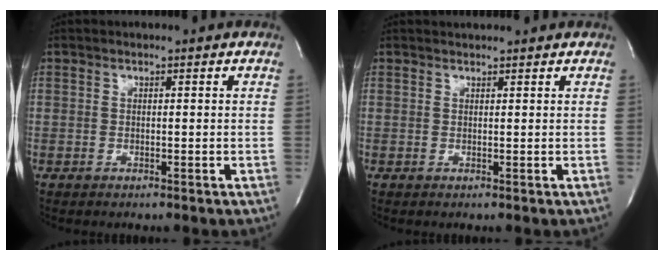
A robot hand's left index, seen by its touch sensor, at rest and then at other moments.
{"total": 1.8, "force": [1.7, 0.1, 0.3], "torque": [-0.007, 0.012, 0.025]}